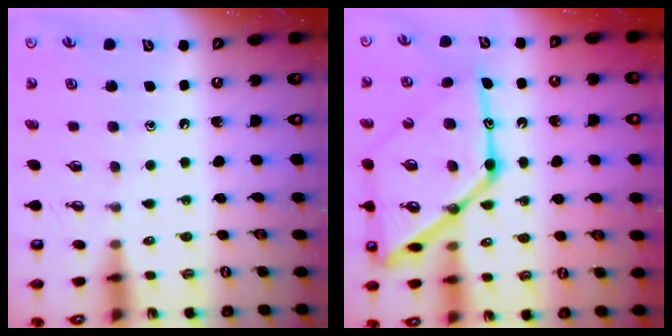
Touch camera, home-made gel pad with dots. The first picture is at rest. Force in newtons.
{"total": 24.2, "press": 24.1, "slide": 2.0}